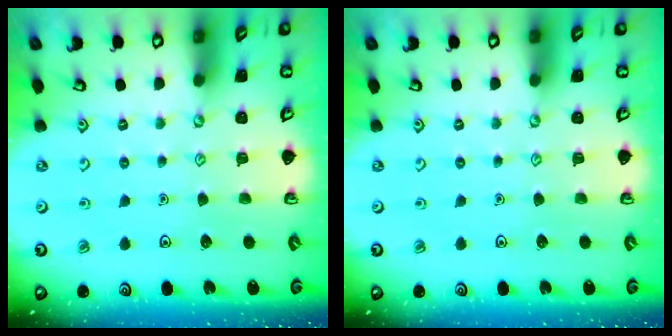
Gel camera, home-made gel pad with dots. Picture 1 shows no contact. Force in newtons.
{"total": 0.0}